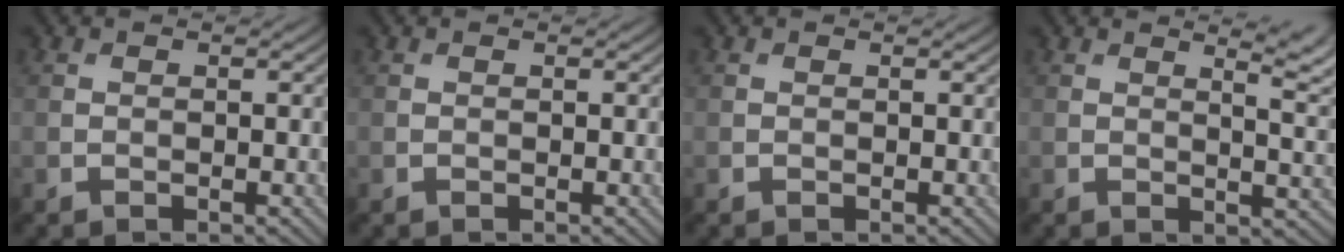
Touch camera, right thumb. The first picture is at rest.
{"total": 0.0}
{"total": 0.0}
{"total": 5.4, "force": [3.2, 1.4, 4.1], "torque": [-0.056, 0.008, 0.052]}